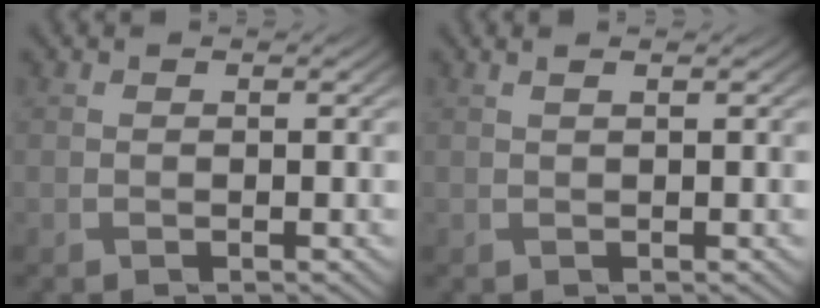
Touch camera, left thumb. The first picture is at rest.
{"total": 0.9, "force": [0.6, 0.1, 0.7], "torque": [-0.012, 0.001, 0.007]}